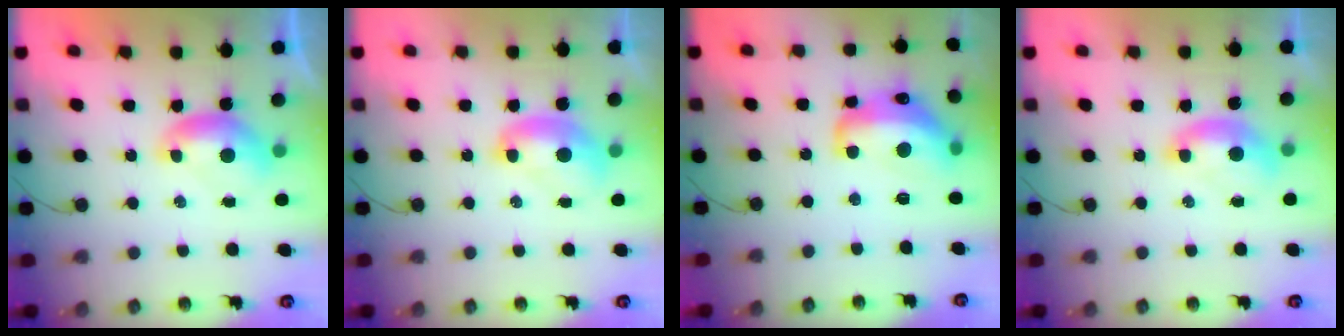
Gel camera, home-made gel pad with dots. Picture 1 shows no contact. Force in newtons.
{"total": 2.0, "press": 2.0, "slide": 0.0}
{"total": 11.4, "press": 11.3, "slide": 1.1}
{"total": 1.5, "press": 1.4, "slide": 0.6}